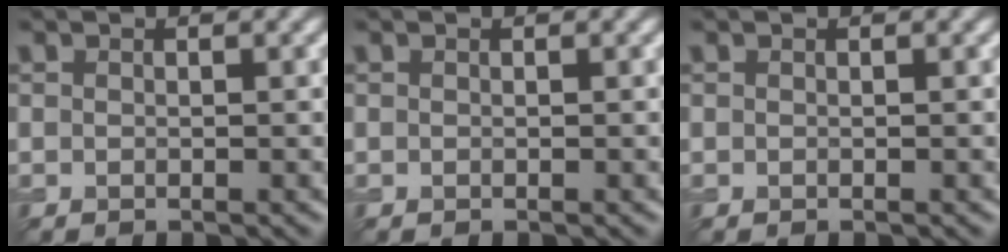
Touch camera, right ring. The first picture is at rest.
{"total": 0.0}
{"total": 0.0}